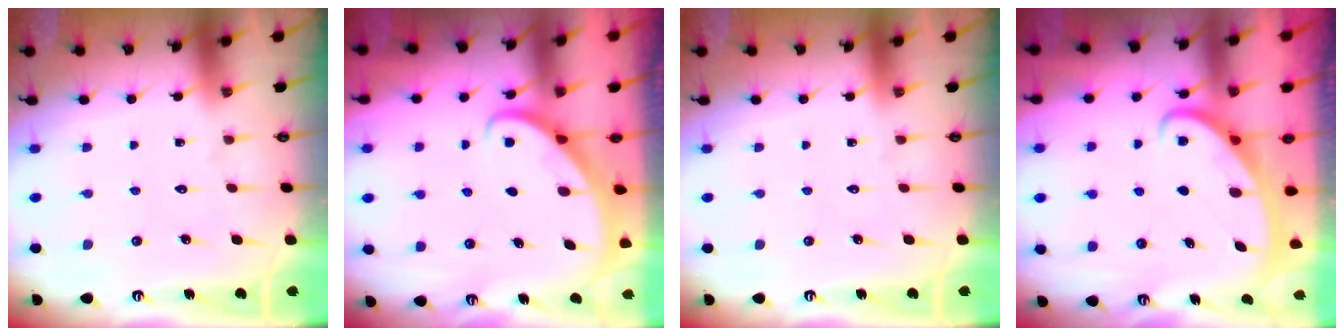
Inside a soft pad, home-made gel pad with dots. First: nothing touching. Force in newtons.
{"total": 2.7, "press": 2.7, "slide": 0.2}
{"total": 0.0}
{"total": 2.6, "press": 2.6, "slide": 0.3}